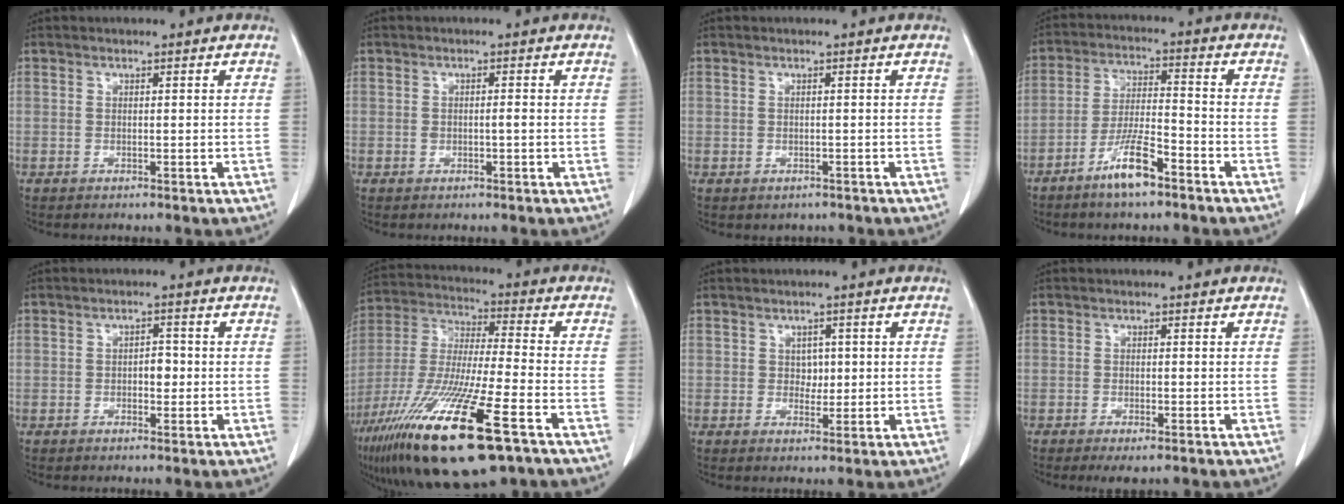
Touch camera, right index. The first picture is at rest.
{"total": 1.1, "force": [-0.1, 0.3, 1.0], "torque": [-0.019, 0.000, 0.000]}
{"total": 1.4, "force": [-0.8, 1.1, 0.1], "torque": [-0.005, 0.002, -0.007]}
{"total": 8.0, "force": [-5.3, 1.1, 5.8], "torque": [-0.117, -0.006, -0.100]}
{"total": 2.2, "force": [-0.2, 1.2, 1.8], "torque": [-0.023, 0.004, -0.003]}
{"total": 23.9, "force": [-13.2, 3.1, 19.8], "torque": [-0.392, -0.066, -0.236]}
{"total": 2.3, "force": [0.4, 1.8, 1.4], "torque": [-0.013, -0.001, 0.008]}
{"total": 2.8, "force": [-1.9, 0.7, 1.9], "torque": [-0.026, -0.005, -0.025]}